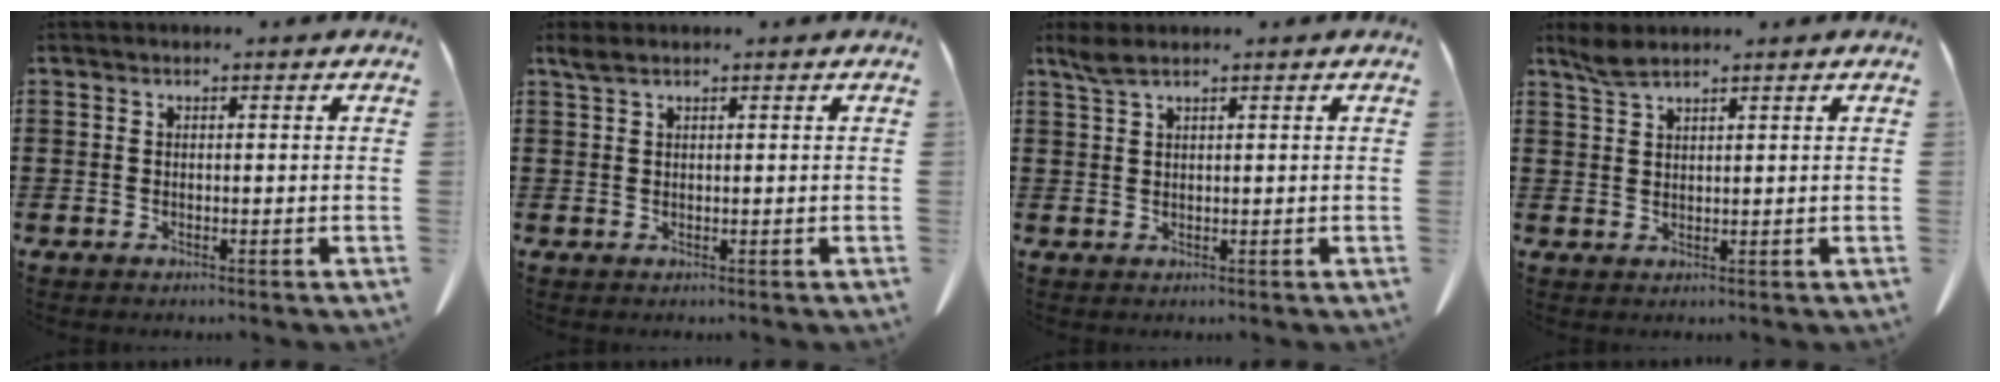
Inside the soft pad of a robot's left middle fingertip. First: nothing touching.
{"total": 1.5, "force": [1.1, 0.3, 1.0], "torque": [-0.024, 0.000, 0.021]}
{"total": 2.3, "force": [1.7, 0.2, 1.5], "torque": [-0.035, -0.001, 0.032]}
{"total": 2.6, "force": [2.1, 0.5, 1.5], "torque": [-0.035, -0.001, 0.040]}